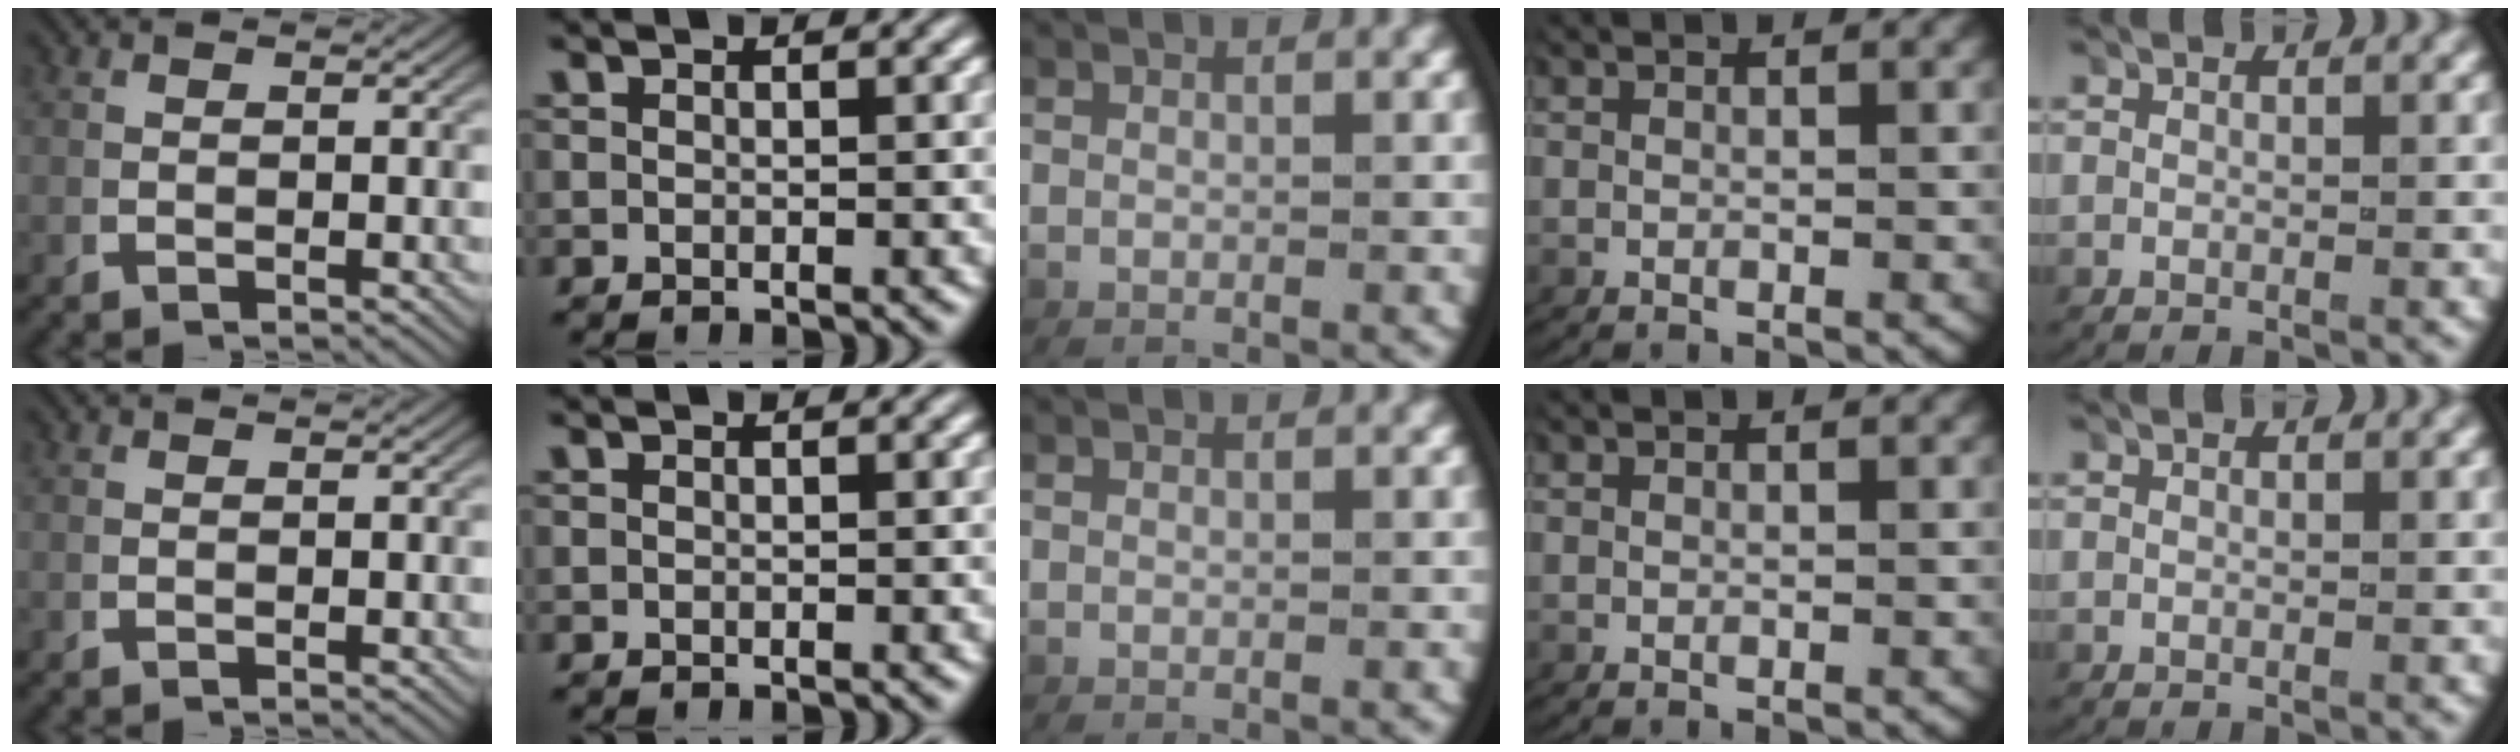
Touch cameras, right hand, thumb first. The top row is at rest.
{}